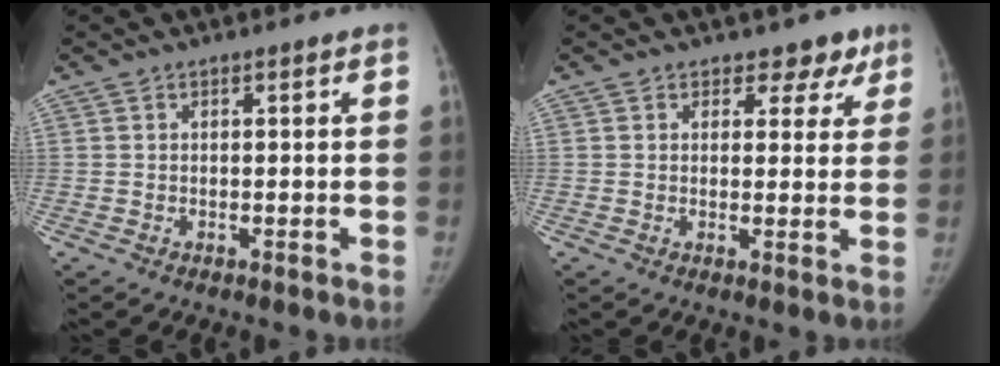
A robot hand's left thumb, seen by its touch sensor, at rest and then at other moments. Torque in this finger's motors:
{"motor_torque": [-0.13, 0.06, -0.24, 0.01, 0.05]}